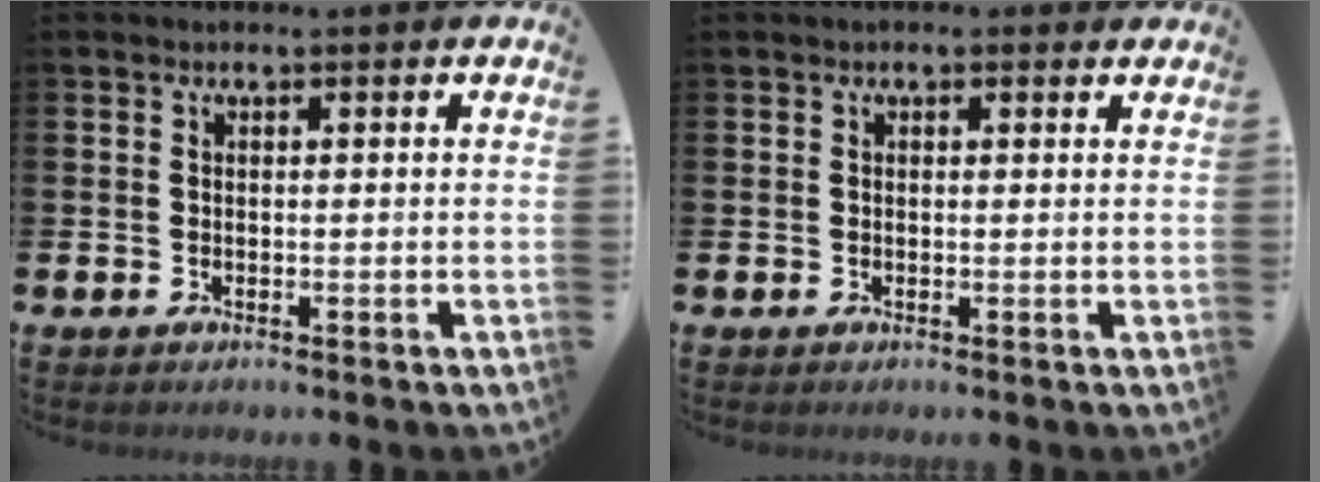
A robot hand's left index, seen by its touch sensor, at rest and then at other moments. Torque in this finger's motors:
{"motor_torque": [0.10, -0.53, -0.18, 0.01]}